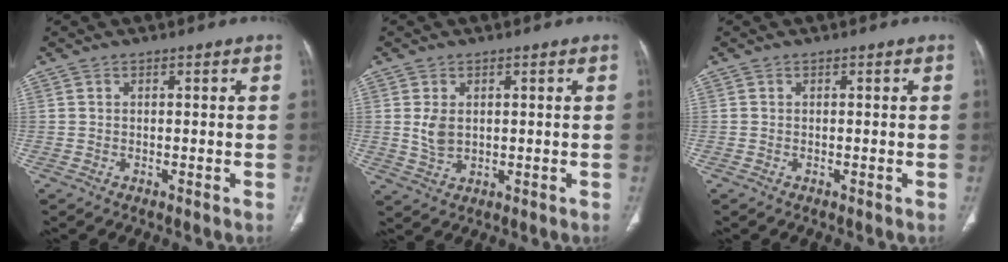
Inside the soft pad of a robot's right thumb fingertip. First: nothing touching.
{"total": 3.7, "force": [0.6, 2.5, 2.7], "torque": [-0.051, -0.008, 0.019]}
{"total": 0.0}